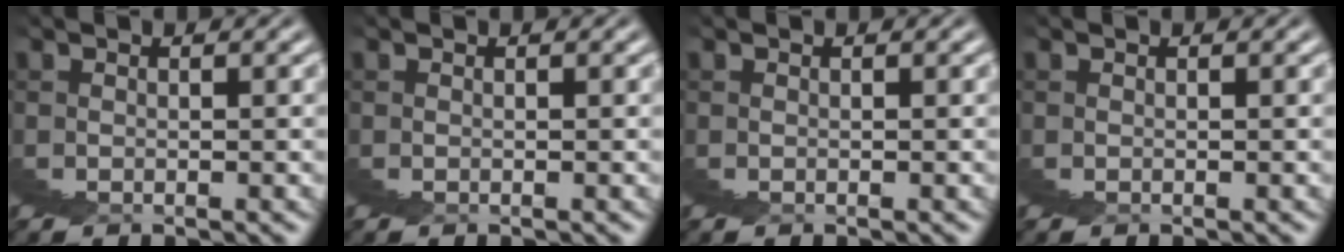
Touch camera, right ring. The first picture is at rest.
{"total": 0.0}
{"total": 0.0}
{"total": 0.0}